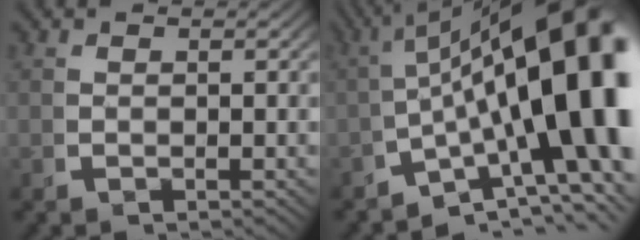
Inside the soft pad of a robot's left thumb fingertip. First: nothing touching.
{"total": 23.1, "force": [-1.3, 12.8, 19.2], "torque": [-0.270, -0.048, -0.006]}